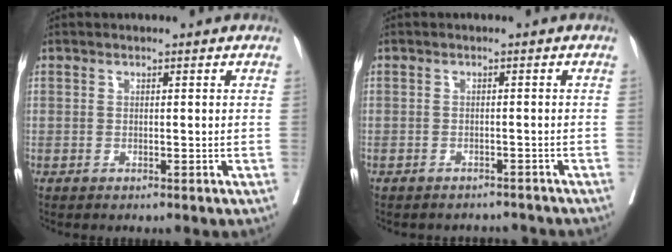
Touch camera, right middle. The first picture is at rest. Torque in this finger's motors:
{"motor_torque": [0.25, -0.40, 0.05, 0.01]}